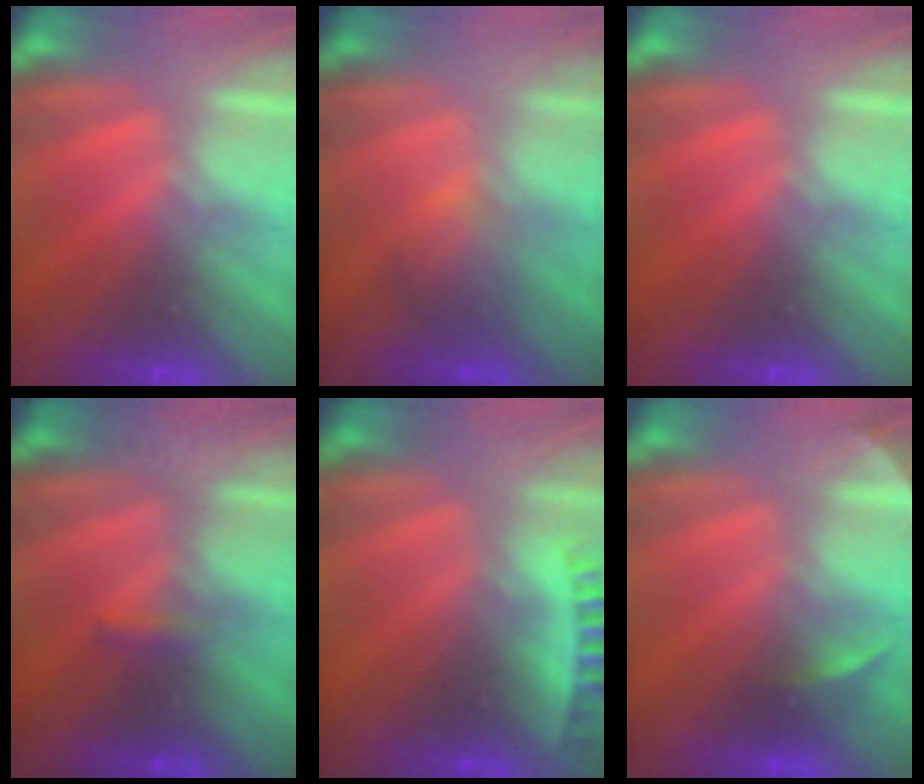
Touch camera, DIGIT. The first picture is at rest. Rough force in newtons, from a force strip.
{"total": 2.0}
{"total": 0.0}
{"total": 3.8}
{"total": 2.7}
{"total": 2.2}